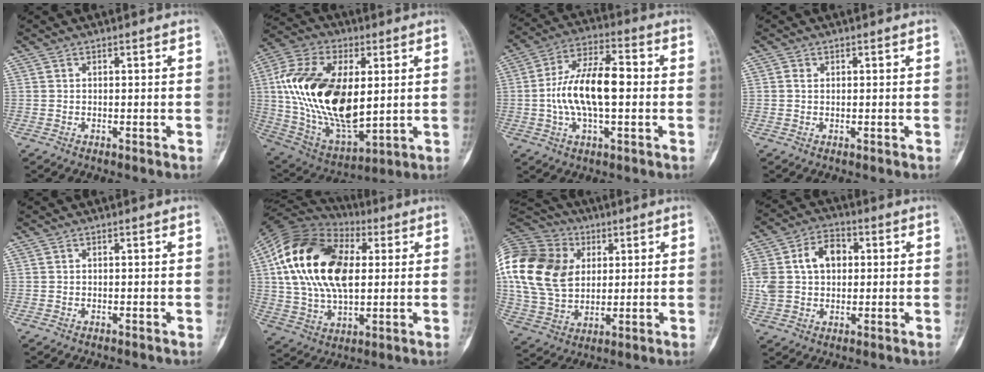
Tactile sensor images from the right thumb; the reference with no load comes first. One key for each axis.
{"total": 25.5, "fx": 3.0, "fy": 14.0, "fz": 21.1, "tx": -0.401, "ty": -0.015, "tz": 0.061}
{"total": 14.5, "fx": -0.5, "fy": 6.6, "fz": 12.9, "tx": -0.235, "ty": 0.025, "tz": -0.015}
{"total": 0.9, "fx": 0.2, "fy": 0.7, "fz": 0.4, "tx": -0.007, "ty": 0.001, "tz": 0.003}
{"total": 0.0}
{"total": 23.9, "fx": 4.6, "fy": 14.0, "fz": 18.7, "tx": -0.344, "ty": 0.003, "tz": 0.074}
{"total": 24.7, "fx": 5.0, "fy": 18.3, "fz": 15.8, "tx": -0.331, "ty": 0.017, "tz": 0.098}
{"total": 15.0, "fx": 2.6, "fy": 10.9, "fz": 10.0, "tx": -0.198, "ty": 0.022, "tz": 0.046}